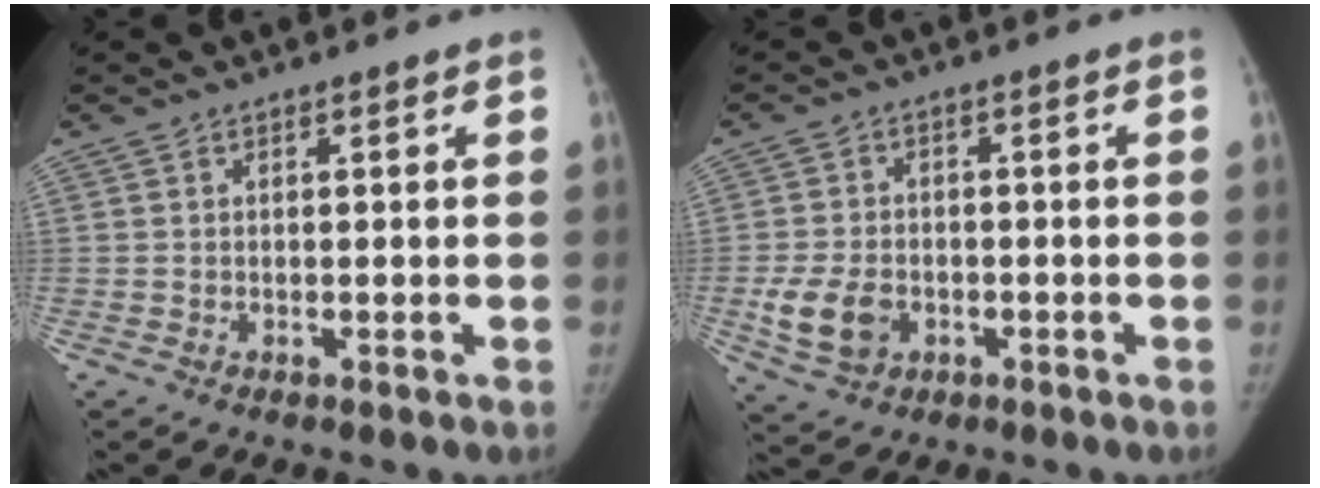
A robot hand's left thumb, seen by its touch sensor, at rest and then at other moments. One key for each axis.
{"total": 7.8, "fx": -2.1, "fy": 5.7, "fz": 4.8, "tx": -0.087, "ty": 0.002, "tz": -0.033}